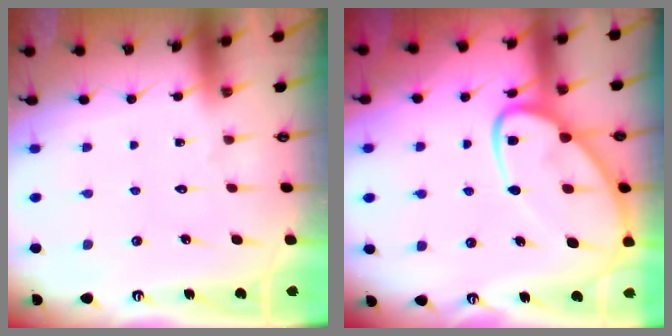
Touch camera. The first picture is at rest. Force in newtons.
{"total": 14.4, "press": 14.4, "slide": 1.2}